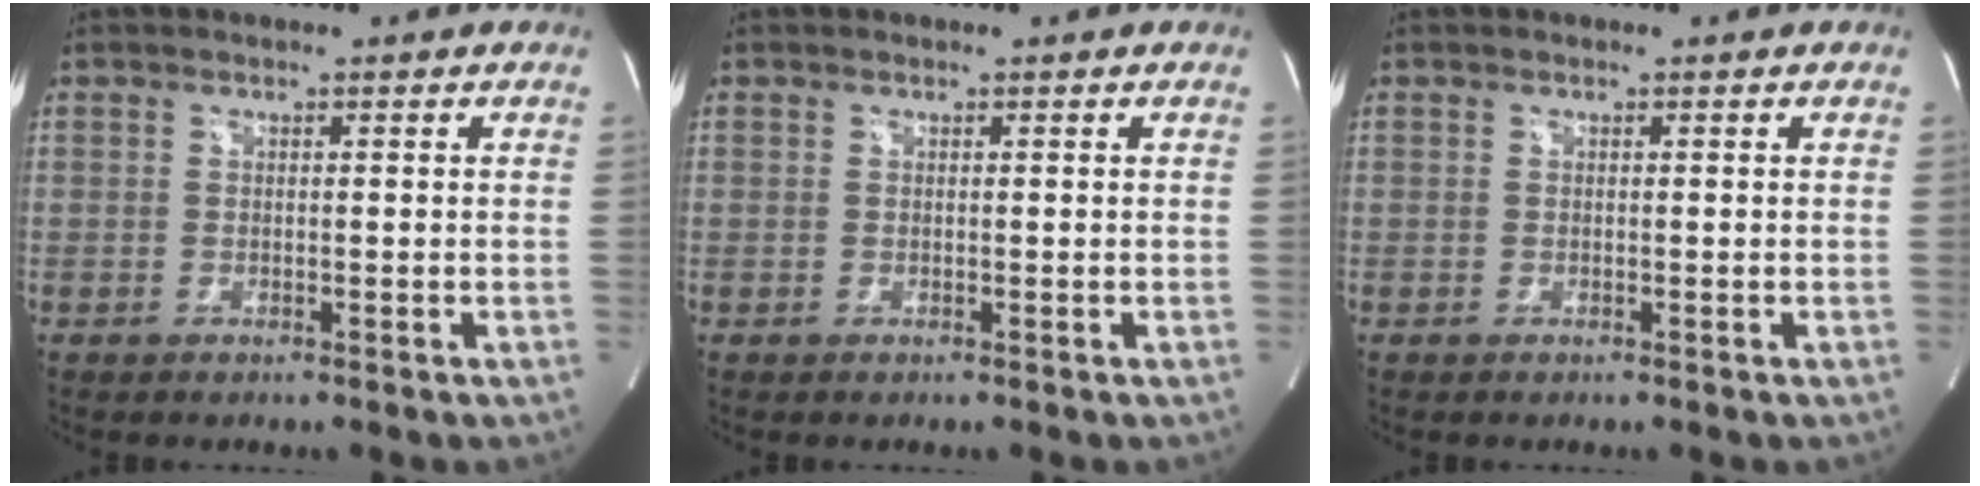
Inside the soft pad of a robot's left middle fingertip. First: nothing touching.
{"total": 0.0}
{"total": 0.0}